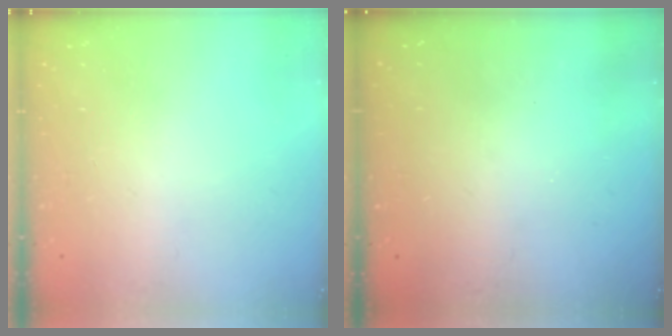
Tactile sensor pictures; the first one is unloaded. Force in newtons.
{"total": 3.2, "press": 3.2, "slide": 0.1}